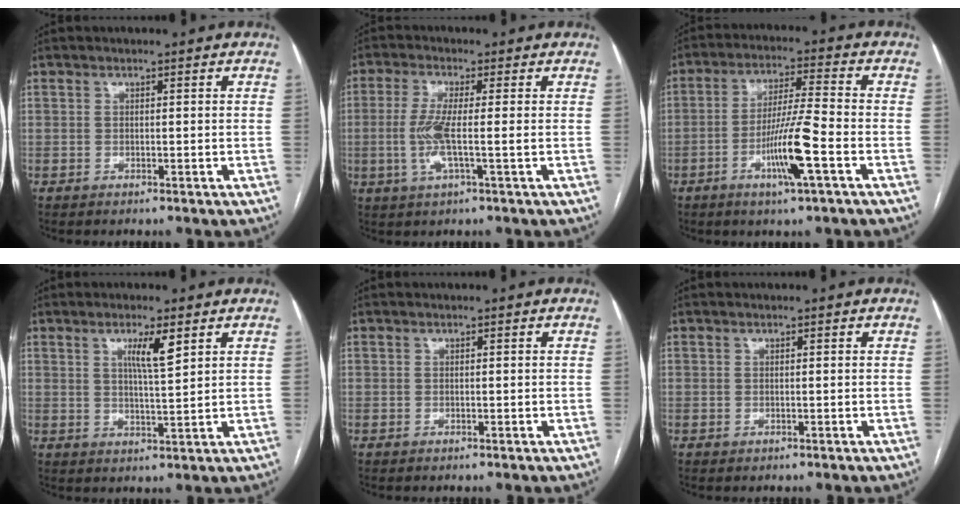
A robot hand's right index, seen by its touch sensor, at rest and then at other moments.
{"total": 5.9, "force": [-0.6, 0.3, 5.8], "torque": [-0.131, -0.008, -0.015]}
{"total": 9.8, "force": [-3.7, -0.2, 9.1], "torque": [-0.175, -0.007, -0.068]}
{"total": 4.9, "force": [2.4, 0.2, 4.3], "torque": [-0.074, -0.003, 0.042]}
{"total": 0.0}
{"total": 0.0}